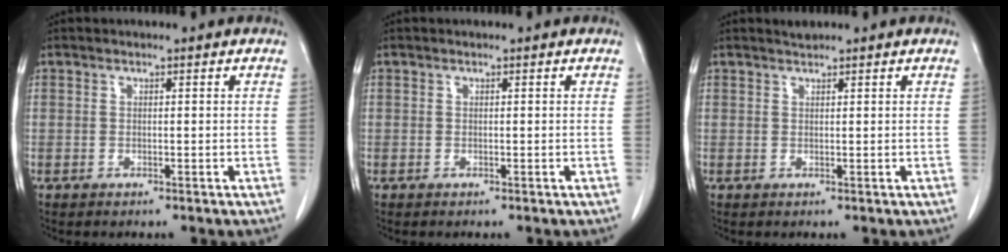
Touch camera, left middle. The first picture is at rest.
{"total": 0.0}
{"total": 0.8, "force": [0.8, 0.0, 0.1], "torque": [-0.007, 0.003, 0.017]}